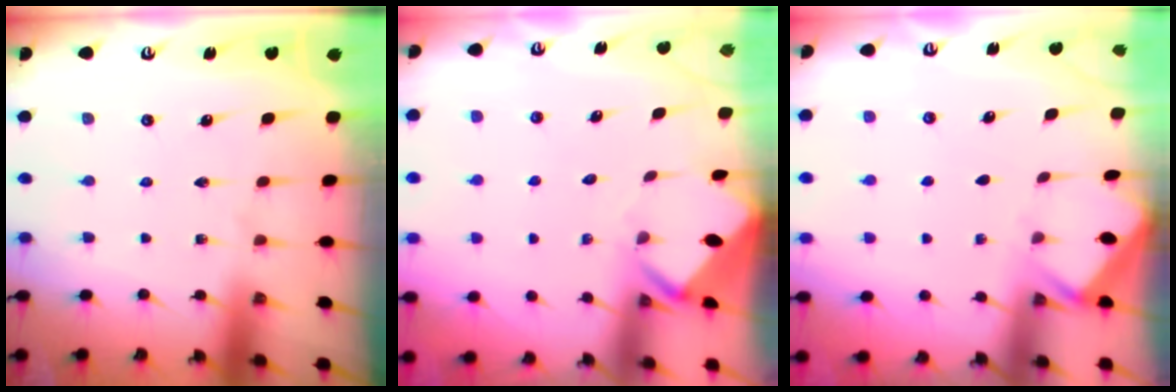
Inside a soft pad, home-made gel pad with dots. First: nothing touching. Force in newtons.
{"total": 3.4, "press": 3.4, "slide": 0.2}
{"total": 2.4, "press": 2.3, "slide": 0.4}